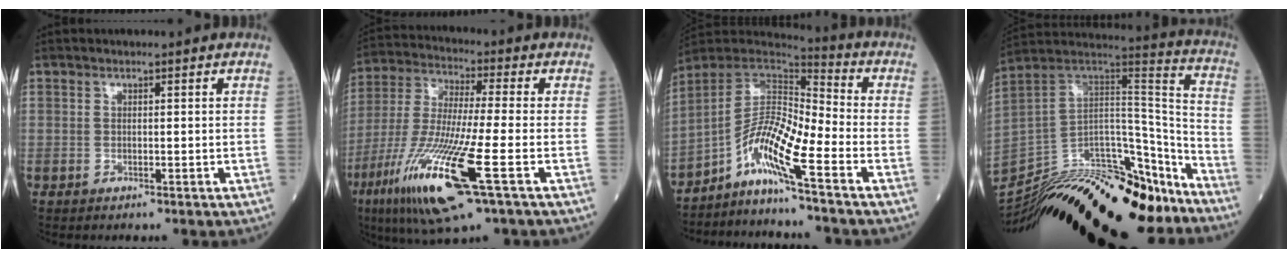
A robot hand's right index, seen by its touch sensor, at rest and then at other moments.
{"total": 18.2, "force": [-7.6, 1.3, 16.5], "torque": [-0.370, -0.042, -0.144]}
{"total": 10.4, "force": [-5.8, 0.6, 8.6], "torque": [-0.161, 0.012, -0.115]}
{"total": 28.8, "force": [-24.5, 6.8, 13.4], "torque": [-0.225, 0.017, -0.381]}